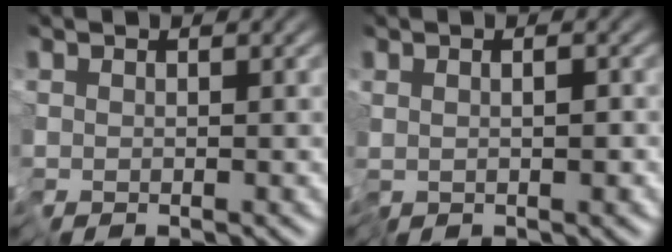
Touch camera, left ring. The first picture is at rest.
{"total": 1.0, "force": [-0.2, 0.2, 0.9], "torque": [-0.013, -0.002, -0.004]}